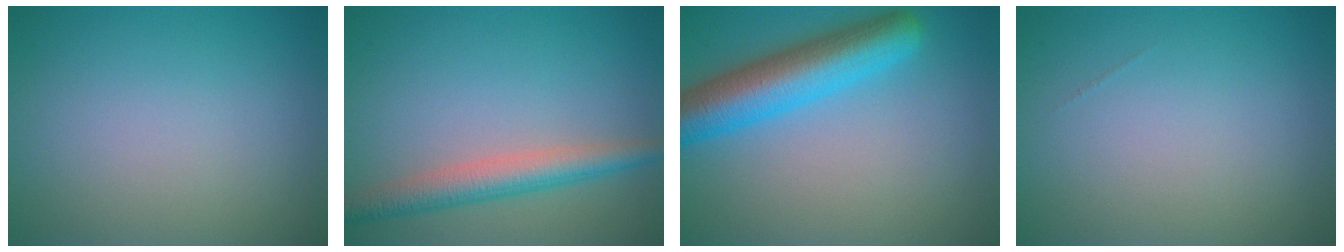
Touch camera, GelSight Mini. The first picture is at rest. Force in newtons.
{"total": 4.0, "press": 4.0, "slide": 0.1}
{"total": 7.1, "press": 7.1, "slide": 0.3}
{"total": 0.0}